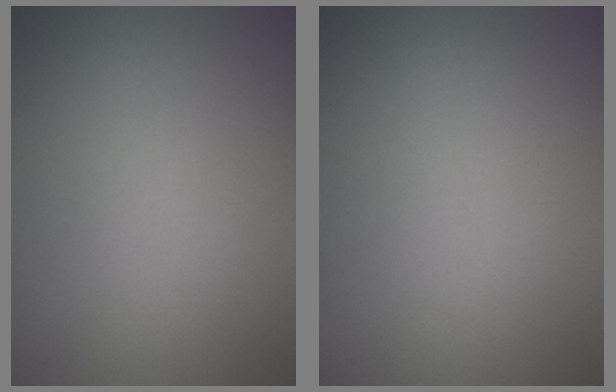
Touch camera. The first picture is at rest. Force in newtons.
{"total": 0.0}